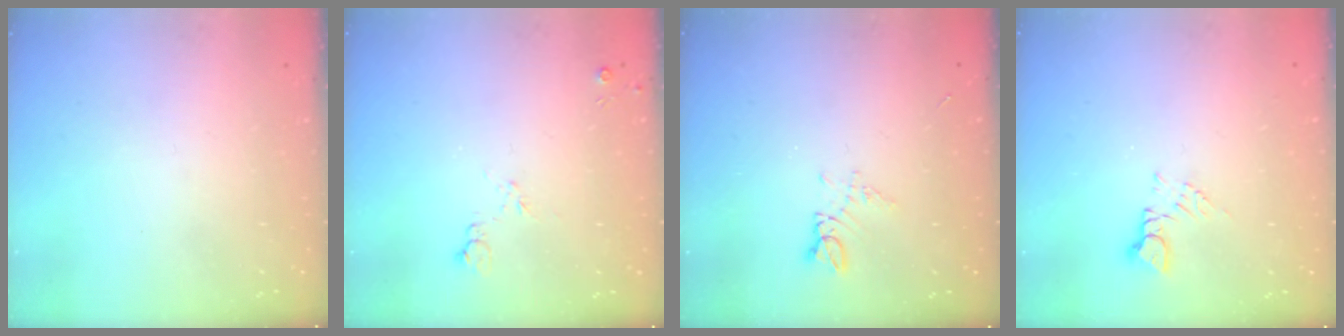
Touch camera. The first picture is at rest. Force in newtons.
{"total": 4.6, "press": 4.5, "slide": 0.9}
{"total": 4.9, "press": 4.9, "slide": 0.6}
{"total": 3.3, "press": 3.2, "slide": 0.4}